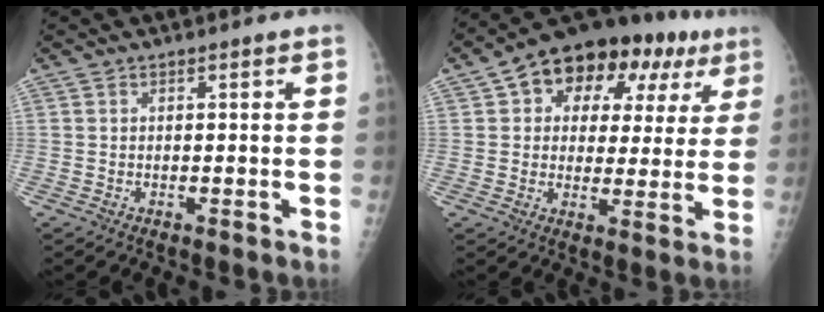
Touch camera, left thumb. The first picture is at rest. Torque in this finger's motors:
{"motor_torque": [0.36, 0.47, 0.22, -0.12, 0.11]}